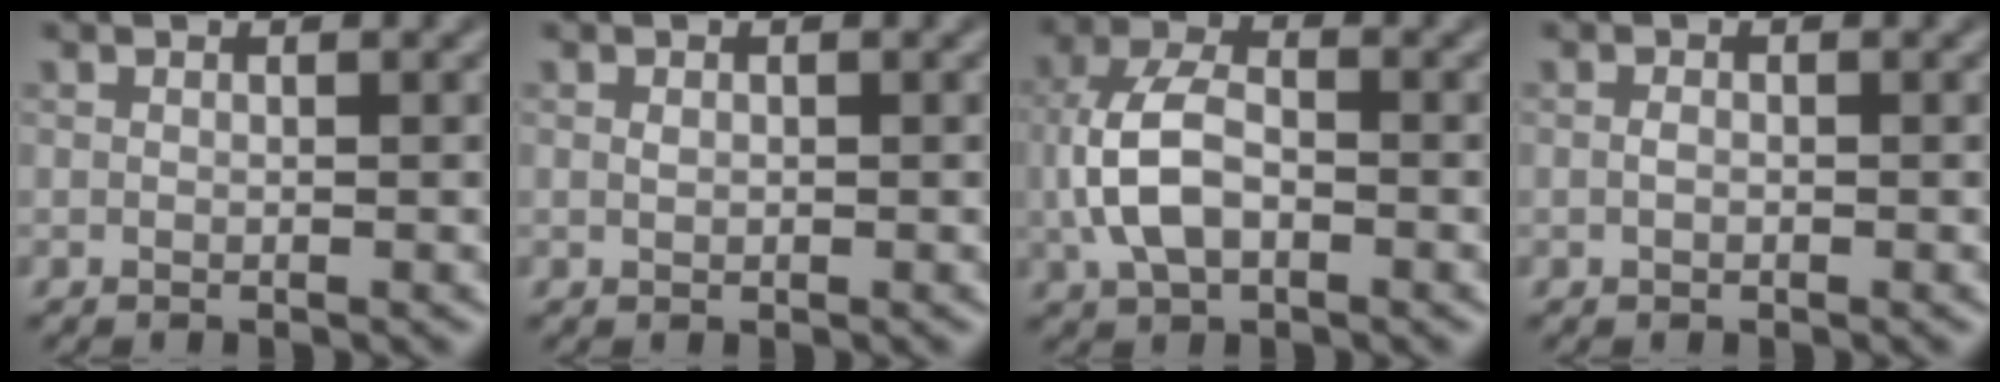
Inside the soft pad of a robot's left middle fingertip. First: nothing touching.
{"total": 0.6, "force": [0.1, 0.5, 0.3], "torque": [-0.006, 0.000, 0.002]}
{"total": 5.5, "force": [-0.9, 3.3, 4.3], "torque": [-0.095, 0.005, -0.023]}
{"total": 0.8, "force": [-0.2, 0.5, 0.5], "torque": [-0.012, 0.001, -0.004]}